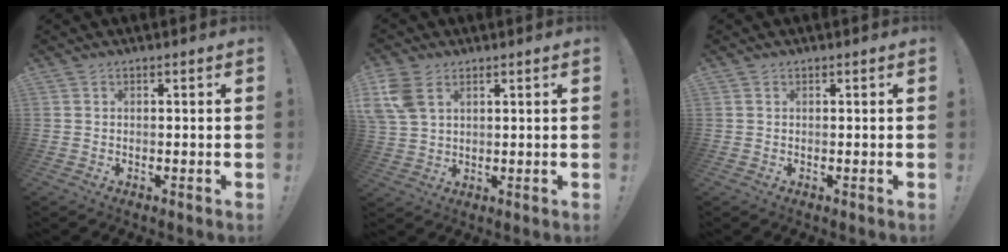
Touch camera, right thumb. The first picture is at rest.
{"total": 8.0, "force": [3.5, 5.3, 4.8], "torque": [-0.088, -0.003, 0.071]}
{"total": 0.0}